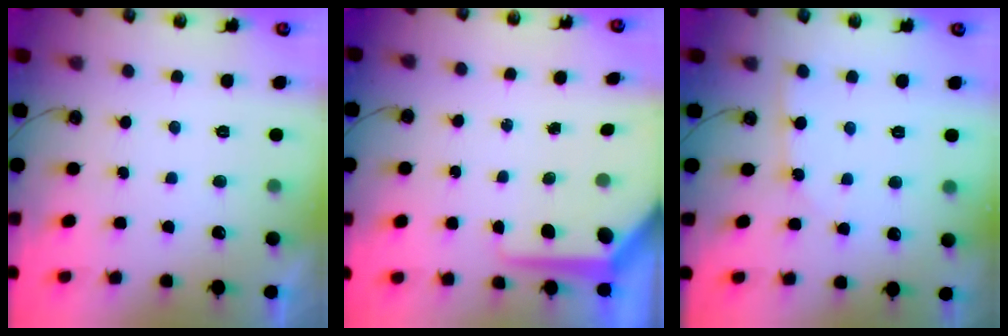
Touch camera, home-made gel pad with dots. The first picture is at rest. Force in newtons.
{"total": 9.0, "press": 8.9, "slide": 0.7}
{"total": 2.6, "press": 2.6, "slide": 0.3}